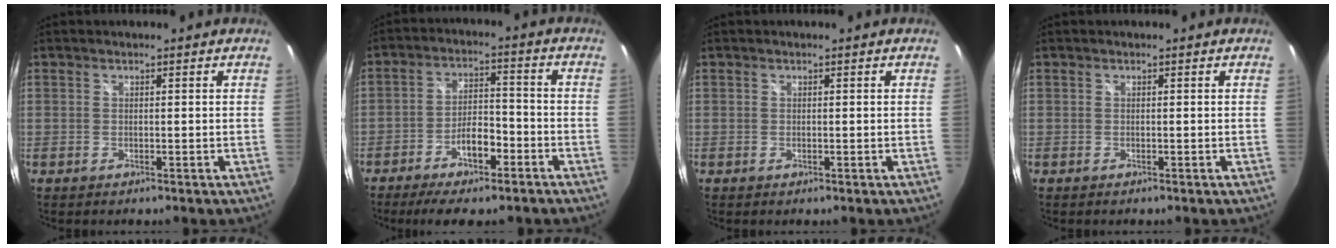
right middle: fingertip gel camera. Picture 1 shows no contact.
{"total": 10.0, "force": [-6.4, 3.5, 6.8], "torque": [-0.138, 0.008, -0.103]}
{"total": 0.0}
{"total": 0.0}